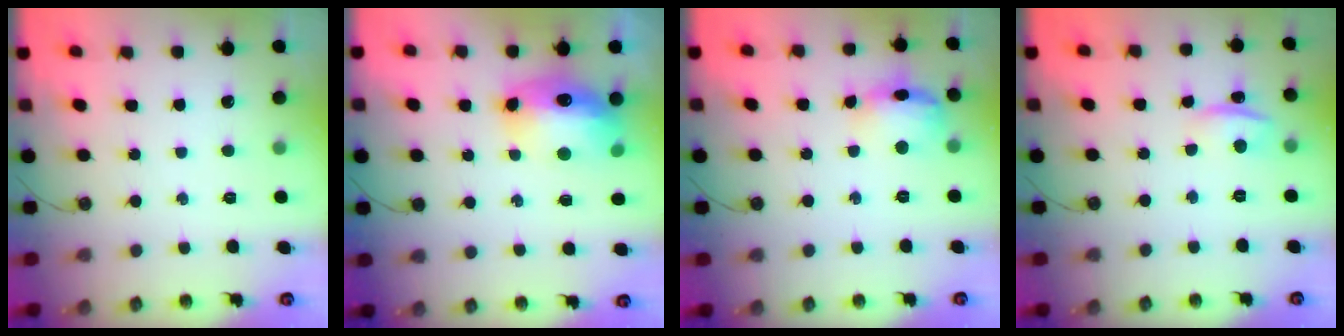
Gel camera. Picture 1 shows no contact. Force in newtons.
{"total": 14.4, "press": 14.4, "slide": 1.3}
{"total": 12.8, "press": 12.7, "slide": 1.3}
{"total": 2.0, "press": 1.5, "slide": 1.3}